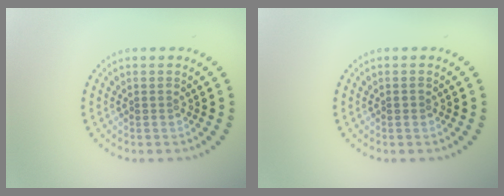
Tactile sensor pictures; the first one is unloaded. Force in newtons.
{"total": 0.5, "press": 0.5, "slide": 0.1}